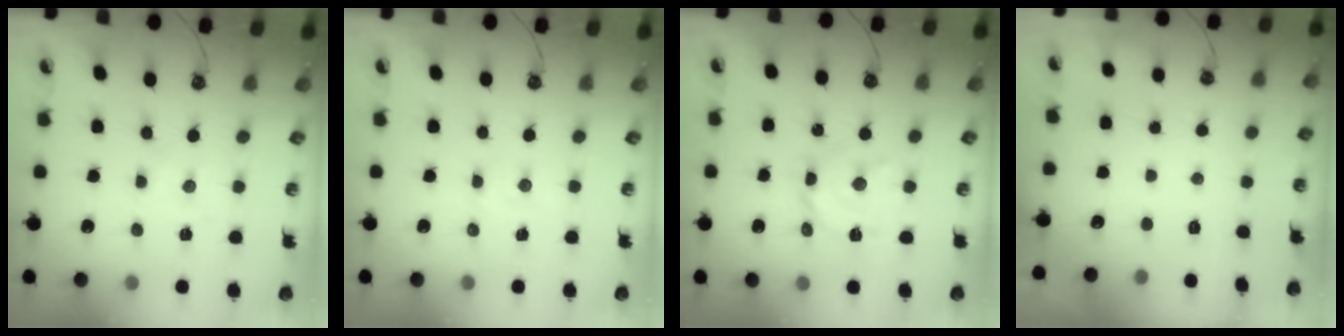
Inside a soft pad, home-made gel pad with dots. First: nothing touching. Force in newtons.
{"total": 2.0, "press": 2.0, "slide": 0.4}
{"total": 12.6, "press": 12.5, "slide": 1.2}
{"total": 0.0}